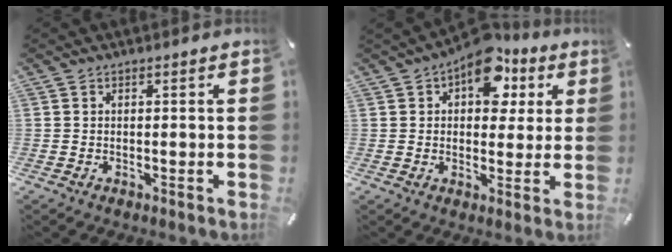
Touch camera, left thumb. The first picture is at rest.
{"total": 12.1, "force": [5.9, 7.4, 7.6], "torque": [-0.098, -0.026, 0.101]}